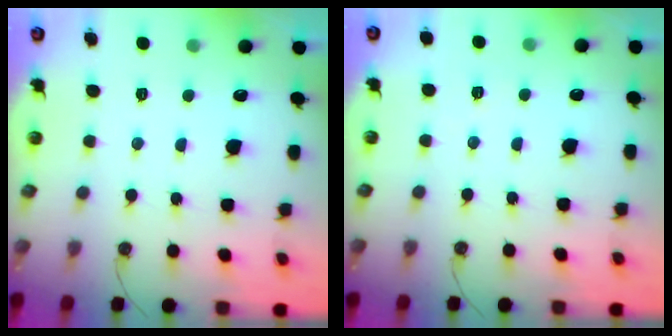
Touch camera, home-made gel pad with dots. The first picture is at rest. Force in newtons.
{"total": 2.9, "press": 1.6, "slide": 2.4}